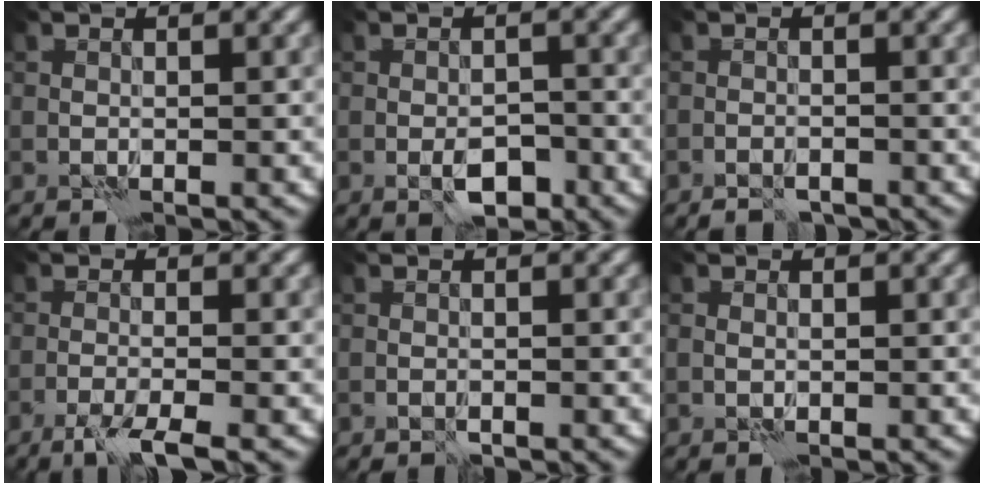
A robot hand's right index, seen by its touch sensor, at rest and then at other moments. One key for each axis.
{"total": 3.2, "fx": -1.6, "fy": 1.5, "fz": 2.3, "tx": -0.032, "ty": 0.001, "tz": -0.025}
{"total": 1.7, "fx": -1.5, "fy": 0.6, "fz": 0.7, "tx": -0.013, "ty": 0.004, "tz": -0.025}
{"total": 3.6, "fx": -2.4, "fy": 0.3, "fz": 2.6, "tx": -0.050, "ty": -0.002, "tz": -0.052}
{"total": 0.6, "fx": -0.5, "fy": 0.2, "fz": 0.3, "tx": -0.007, "ty": 0.000, "tz": -0.010}
{"total": 0.6, "fx": 0.0, "fy": 0.5, "fz": 0.3, "tx": -0.008, "ty": -0.002, "tz": 0.000}